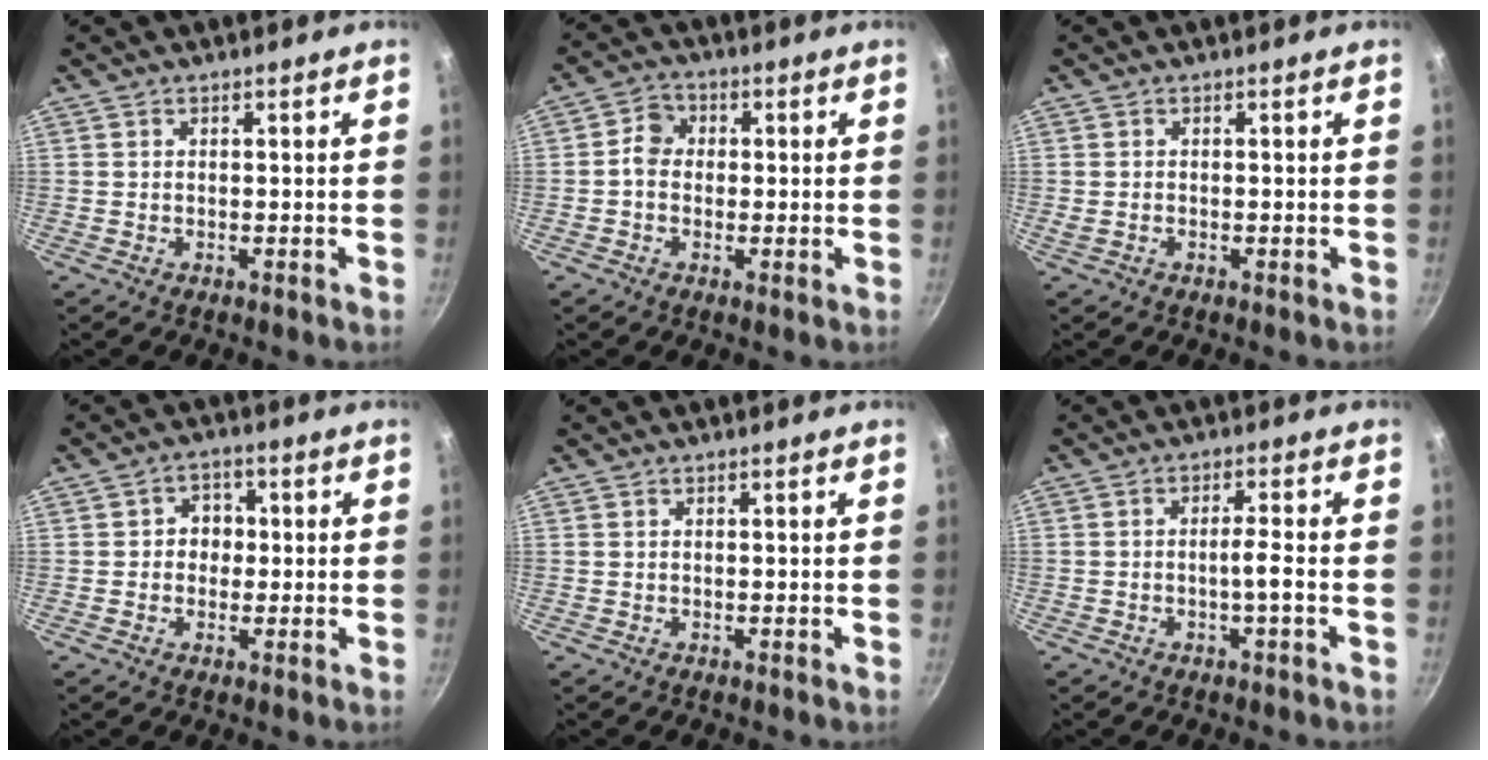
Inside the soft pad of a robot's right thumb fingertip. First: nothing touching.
{"total": 4.9, "force": [0.0, 4.2, 2.5], "torque": [-0.019, 0.012, -0.013]}
{"total": 0.8, "force": [-0.3, 0.5, 0.6], "torque": [-0.011, 0.001, -0.006]}
{"total": 4.5, "force": [0.0, 4.0, 2.1], "torque": [0.000, 0.006, -0.005]}
{"total": 0.0}
{"total": 3.2, "force": [-1.2, 0.0, 2.9], "torque": [-0.057, 0.016, -0.020]}